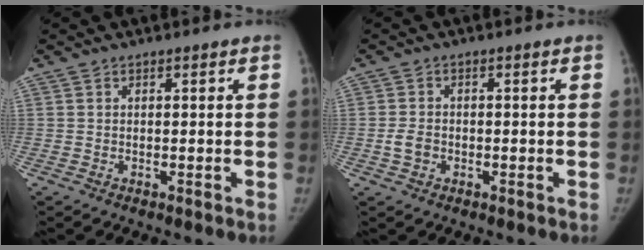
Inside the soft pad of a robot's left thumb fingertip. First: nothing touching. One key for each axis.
{"total": 2.9, "fx": -0.8, "fy": 2.2, "fz": 1.6, "tx": -0.029, "ty": 0.007, "tz": -0.015}